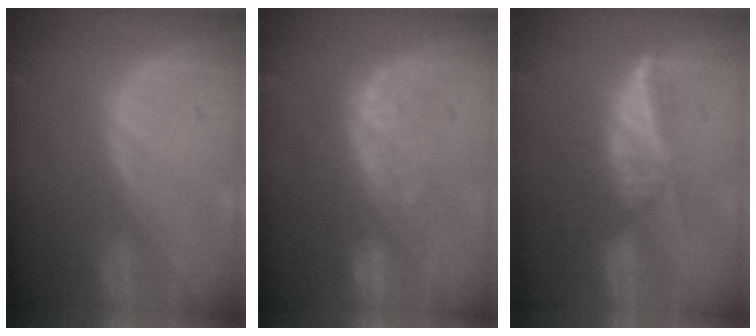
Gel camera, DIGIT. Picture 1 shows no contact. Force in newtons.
{"total": 7.9, "press": 7.6, "slide": 2.1}
{"total": 6.1, "press": 5.5, "slide": 2.5}